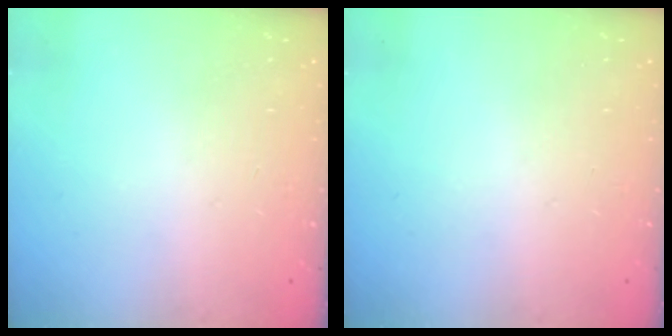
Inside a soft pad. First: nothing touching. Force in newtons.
{"total": 0.0}